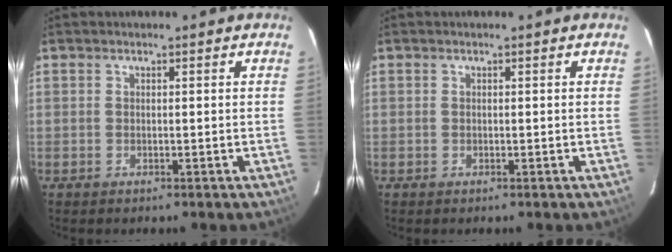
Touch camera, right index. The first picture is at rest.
{"total": 0.0}